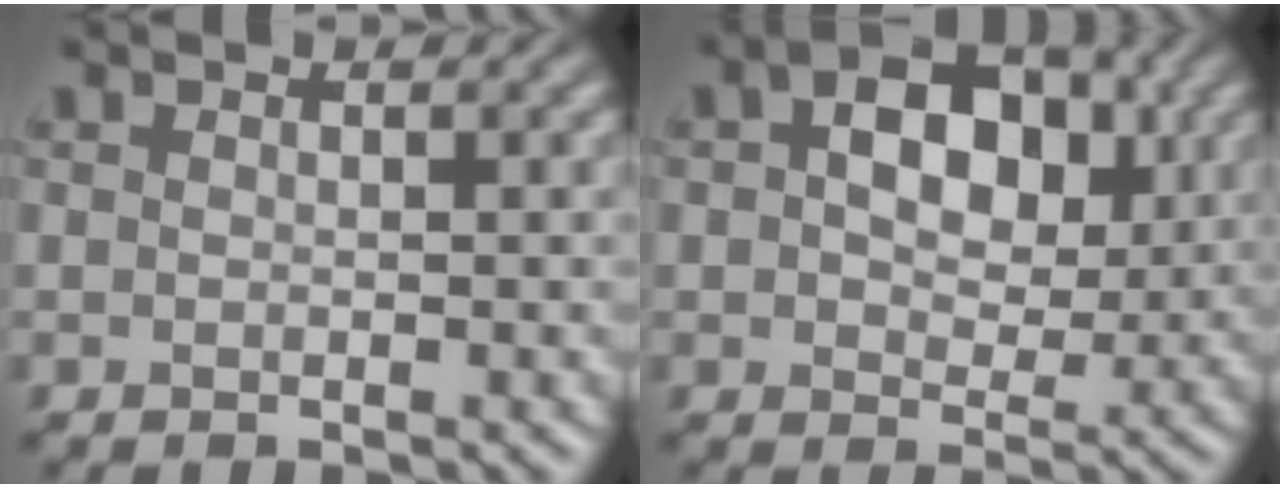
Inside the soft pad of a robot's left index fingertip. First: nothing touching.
{"total": 7.5, "force": [1.6, 4.8, 5.4], "torque": [-0.084, 0.007, 0.017]}